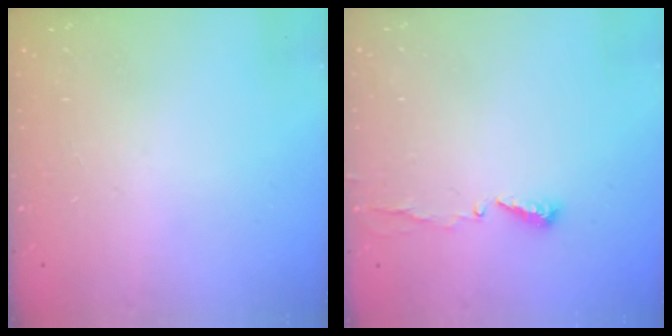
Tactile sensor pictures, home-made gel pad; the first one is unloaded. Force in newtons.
{"total": 4.8, "press": 4.8, "slide": 0.3}